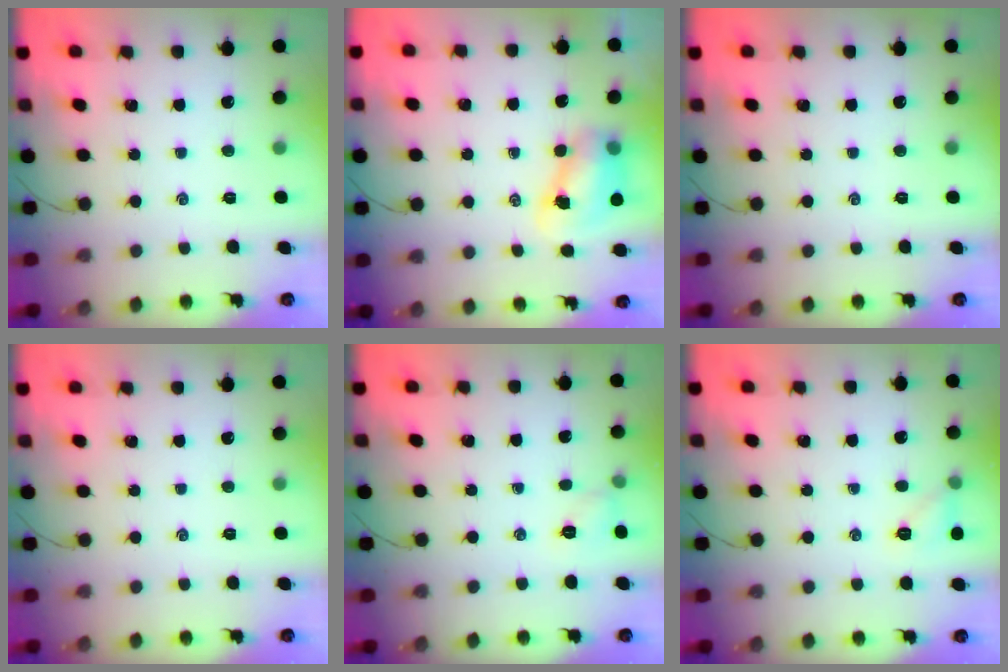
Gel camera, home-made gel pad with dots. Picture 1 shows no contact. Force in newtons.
{"total": 7.7, "press": 7.6, "slide": 1.3}
{"total": 0.0}
{"total": 0.0}
{"total": 4.5, "press": 4.2, "slide": 1.6}
{"total": 7.2, "press": 7.0, "slide": 1.9}